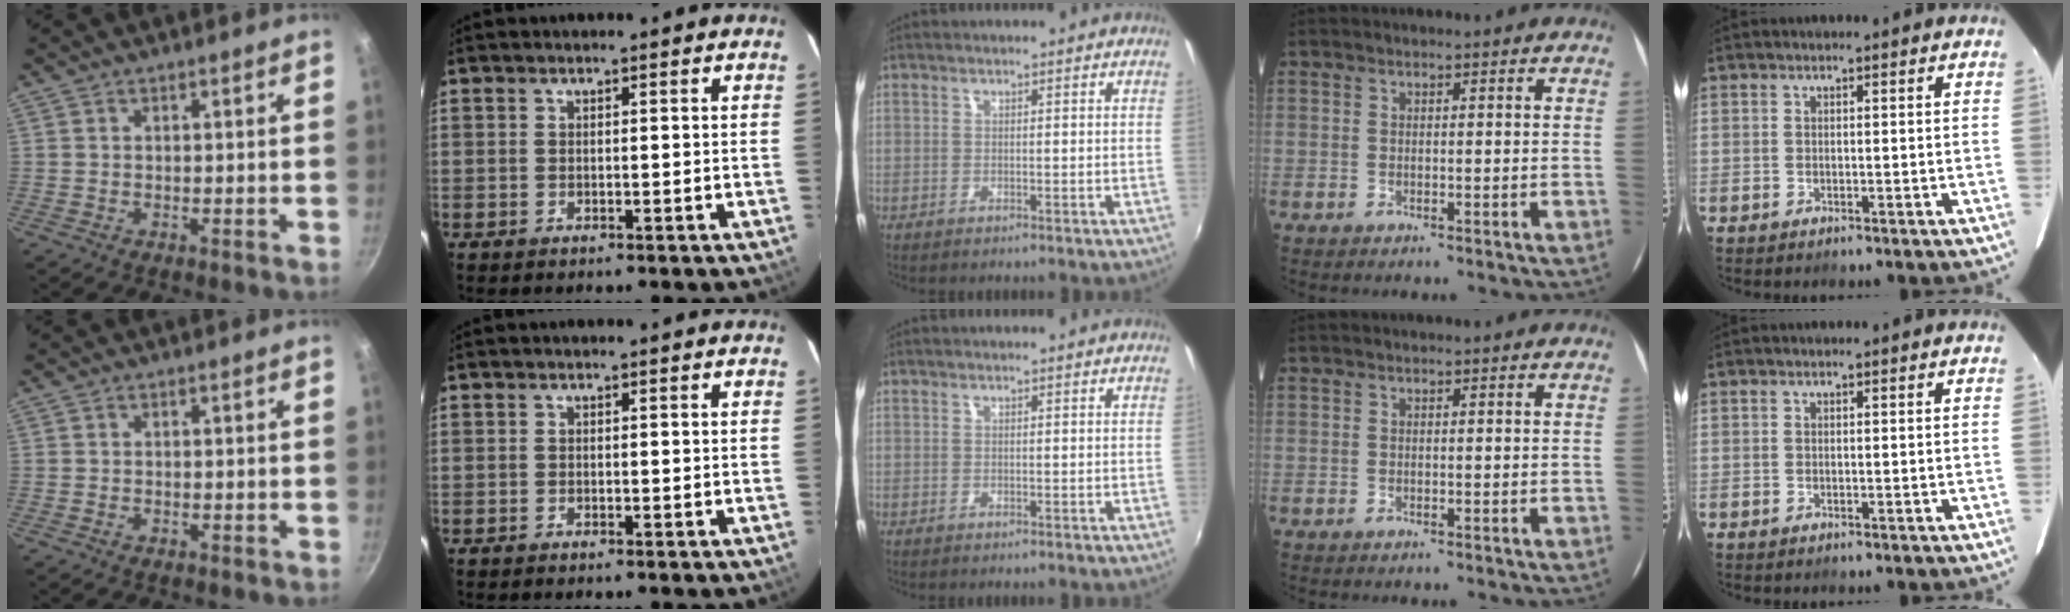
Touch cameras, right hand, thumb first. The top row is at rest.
{"thumb": {"total": 0.8, "force": [-0.4, 0.5, 0.5], "torque": [-0.009, 0.001, -0.010]}}